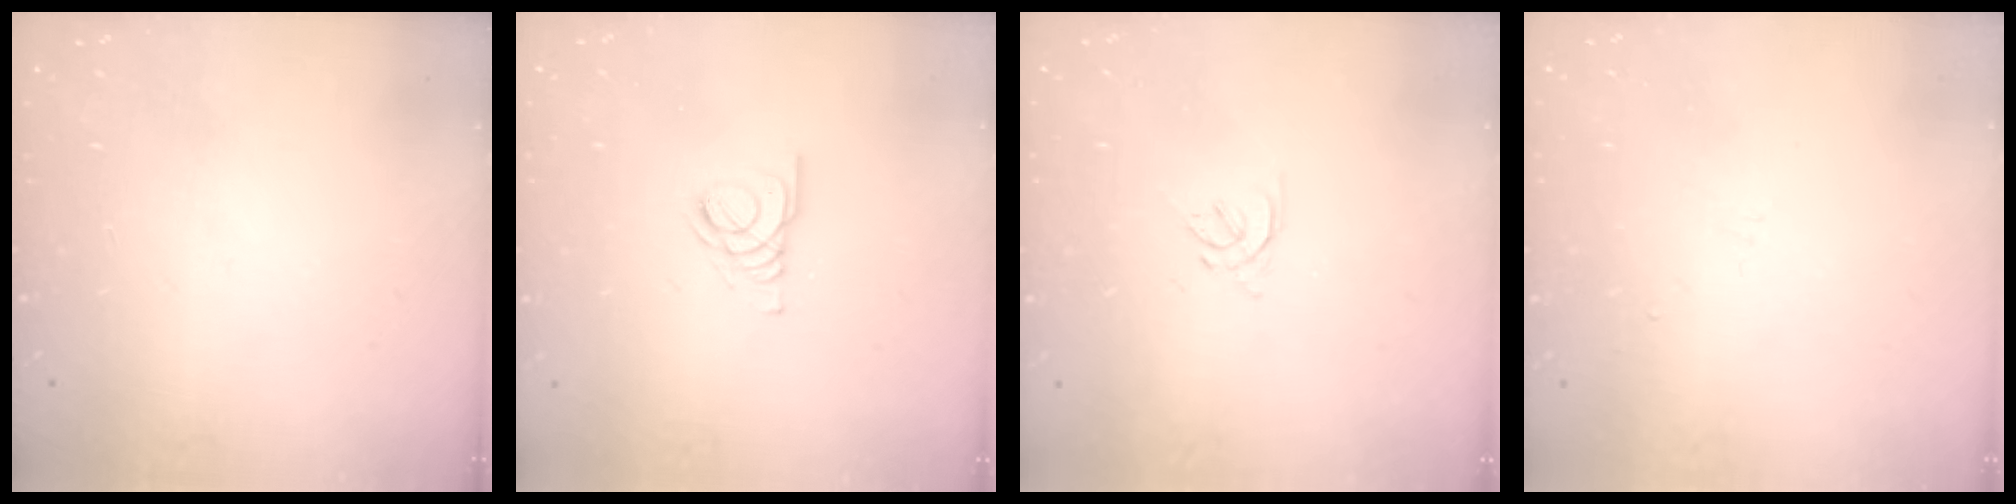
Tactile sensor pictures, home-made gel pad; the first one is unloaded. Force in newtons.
{"total": 3.4, "press": 3.4, "slide": 0.4}
{"total": 2.2, "press": 2.2, "slide": 0.4}
{"total": 2.2, "press": 2.1, "slide": 0.7}